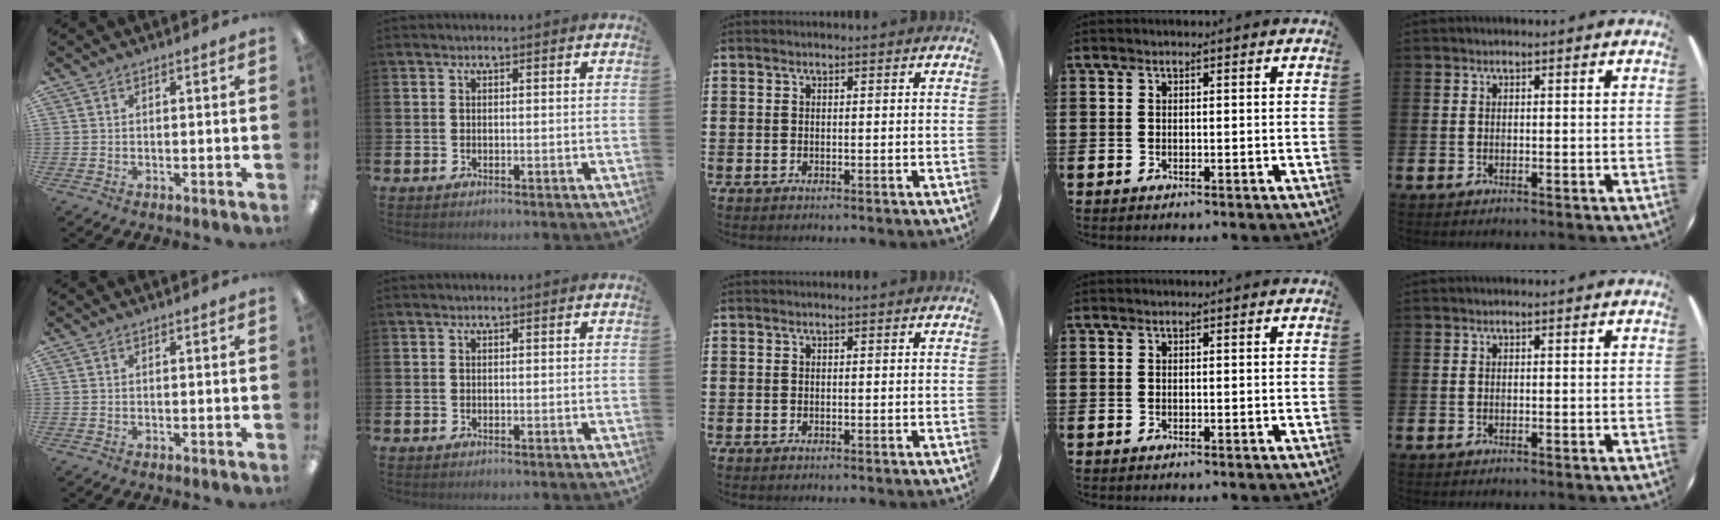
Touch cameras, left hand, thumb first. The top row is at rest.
{}